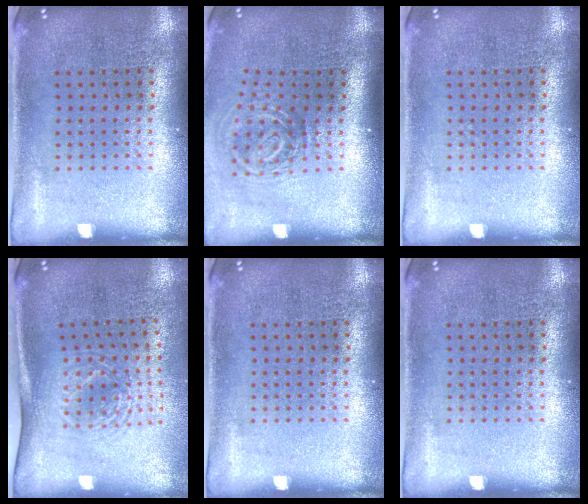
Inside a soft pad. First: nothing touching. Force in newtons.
{"total": 1.9, "press": 1.2, "slide": 1.4}
{"total": 0.0}
{"total": 1.6, "press": 1.3, "slide": 1.0}
{"total": 0.0}
{"total": 0.0}